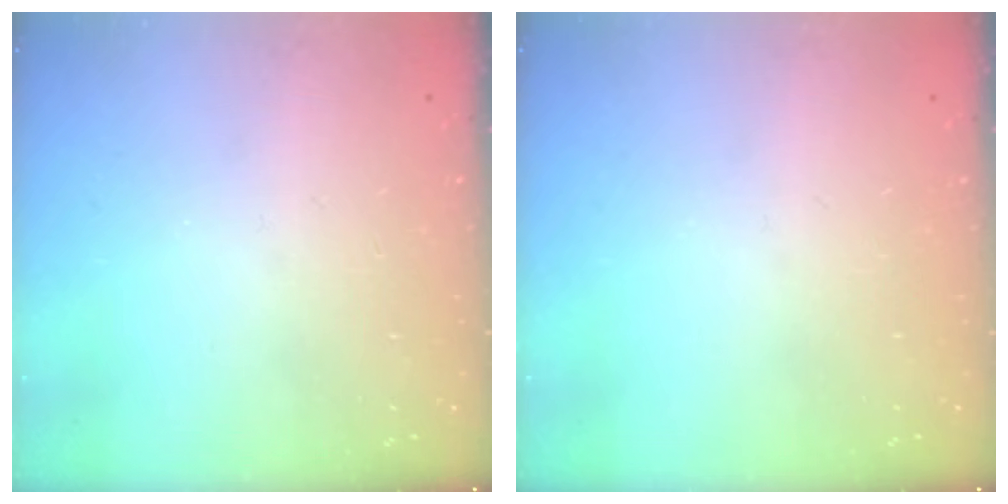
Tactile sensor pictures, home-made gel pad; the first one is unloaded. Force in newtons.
{"total": 0.0}